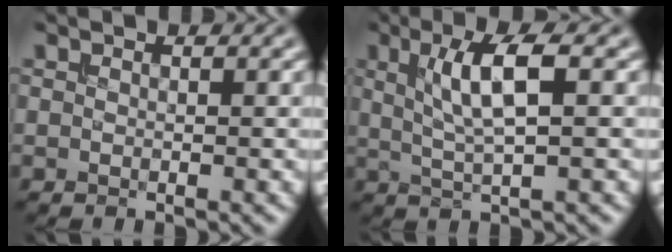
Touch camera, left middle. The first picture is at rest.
{"total": 5.1, "force": [1.1, 1.3, 4.8], "torque": [-0.091, 0.004, 0.023]}